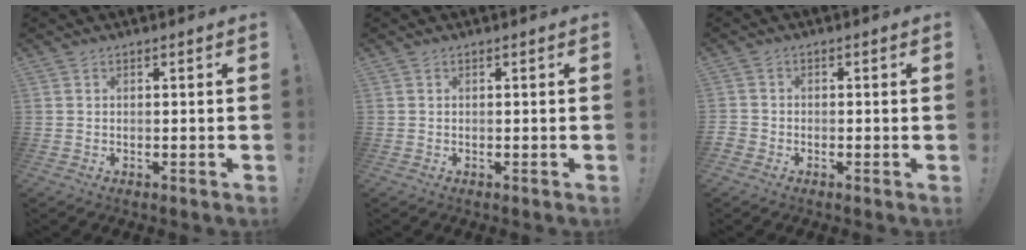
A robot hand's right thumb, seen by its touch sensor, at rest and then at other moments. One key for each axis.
{"total": 0.0}
{"total": 1.7, "fx": -1.2, "fy": 1.1, "fz": 0.7, "tx": -0.008, "ty": 0.006, "tz": -0.022}